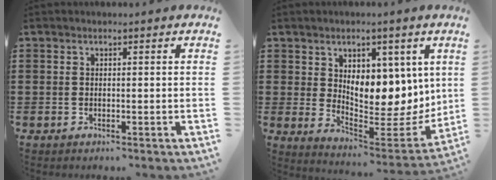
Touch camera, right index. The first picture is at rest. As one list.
[{"total": 7.1, "force": [3.8, 4.6, 3.9], "torque": [-0.062, -0.046, 0.065]}]